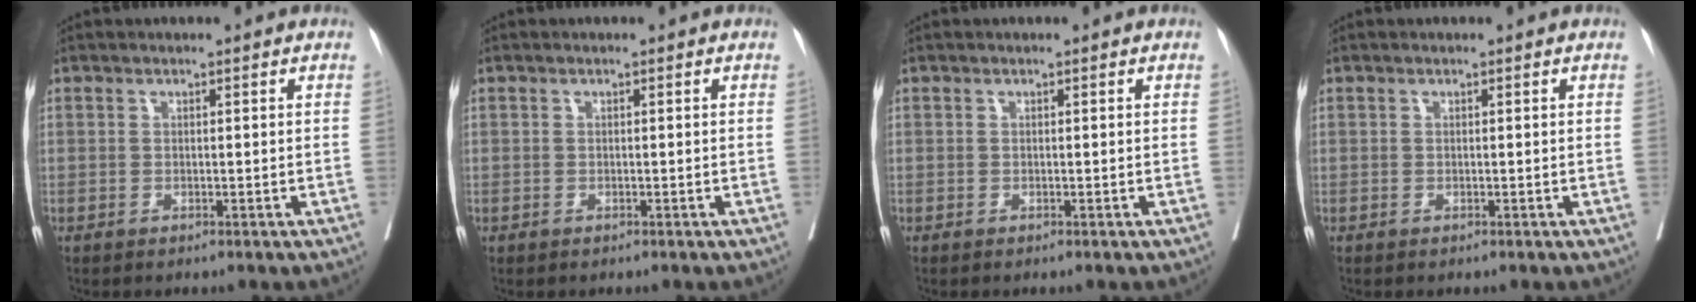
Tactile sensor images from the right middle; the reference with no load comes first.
{"total": 0.0}
{"total": 0.0}
{"total": 0.0}